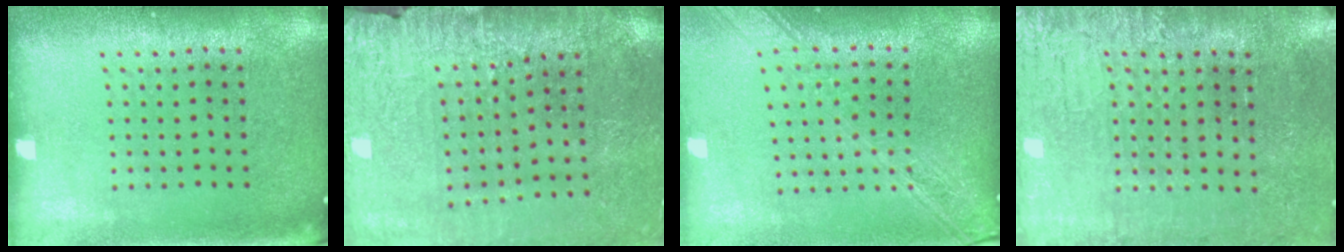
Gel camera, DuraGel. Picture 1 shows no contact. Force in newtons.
{"total": 3.0, "press": 3.0, "slide": 0.3}
{"total": 2.1, "press": 1.8, "slide": 1.1}
{"total": 3.7, "press": 3.4, "slide": 1.3}